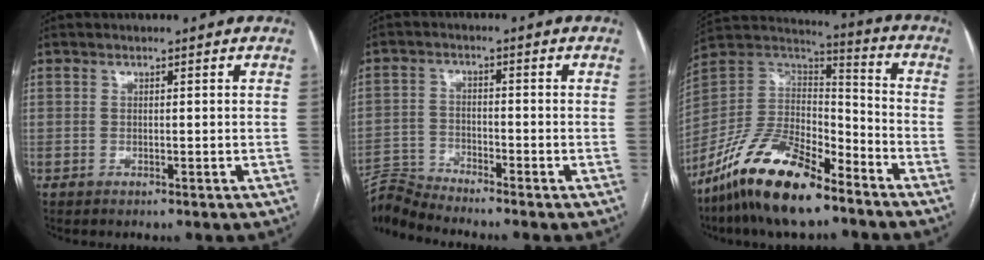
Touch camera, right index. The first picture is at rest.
{"total": 8.7, "force": [-8.4, 2.2, 0.3], "torque": [-0.006, 0.009, -0.150]}
{"total": 18.2, "force": [-12.9, 5.5, 11.7], "torque": [-0.233, 0.007, -0.240]}